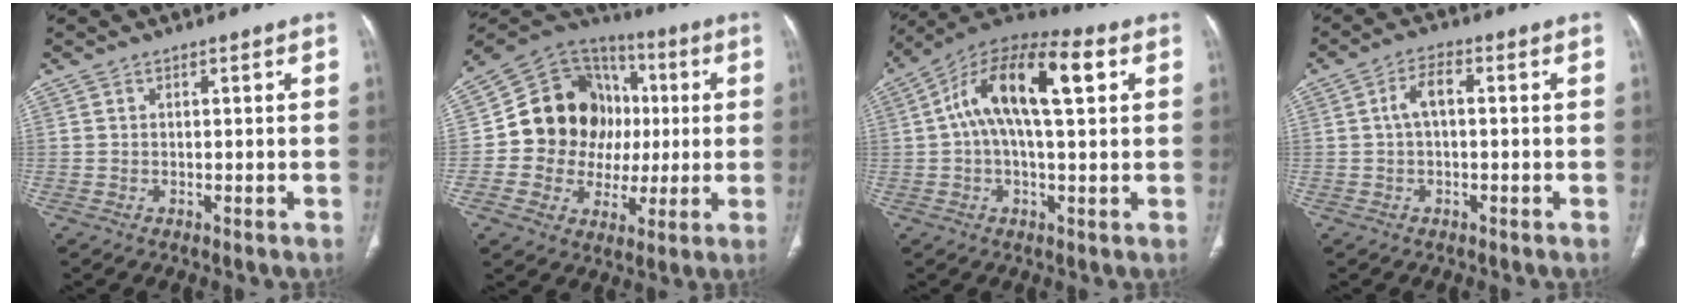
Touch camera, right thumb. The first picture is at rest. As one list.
[{"total": 20.1, "force": [1.3, 16.9, 10.8], "torque": [-0.126, 0.033, 0.029]}, {"total": 16.7, "force": [4.0, 6.8, 14.7], "torque": [-0.250, 0.038, 0.059]}, {"total": 4.0, "force": [0.2, 1.9, 3.5], "torque": [-0.068, 0.015, -0.001]}]